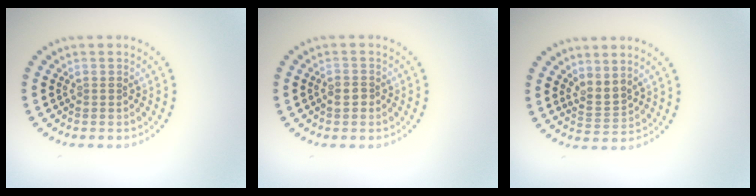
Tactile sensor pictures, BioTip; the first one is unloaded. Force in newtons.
{"total": 1.3, "press": 1.2, "slide": 0.5}
{"total": 1.9, "press": 1.4, "slide": 1.2}